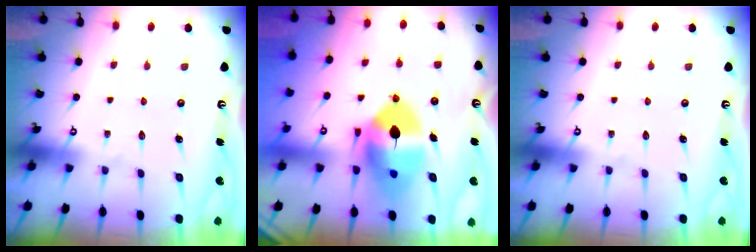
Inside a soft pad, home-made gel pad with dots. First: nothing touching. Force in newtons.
{"total": 15.6, "press": 15.4, "slide": 2.1}
{"total": 0.0}